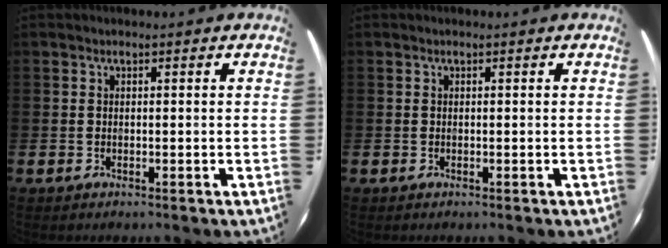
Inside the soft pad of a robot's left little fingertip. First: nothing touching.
{"total": 0.0}